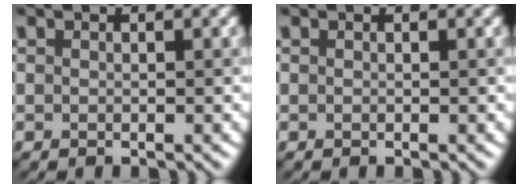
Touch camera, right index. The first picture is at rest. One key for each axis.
{"total": 0.0}